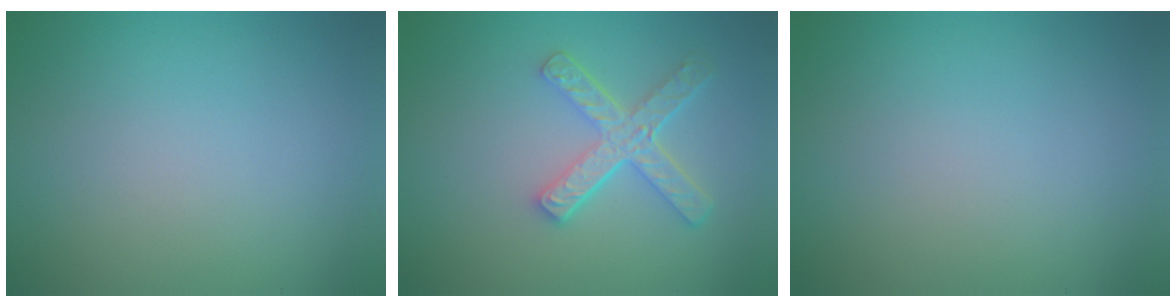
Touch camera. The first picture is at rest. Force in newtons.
{"total": 4.5, "press": 3.3, "slide": 3.0}
{"total": 0.0}